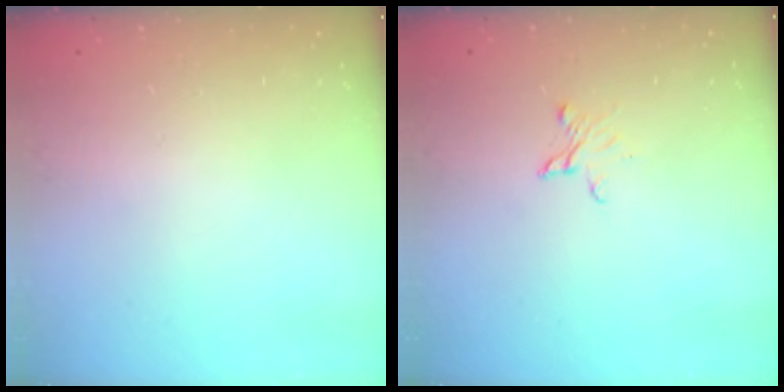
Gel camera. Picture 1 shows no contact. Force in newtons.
{"total": 4.0, "press": 4.0, "slide": 0.3}